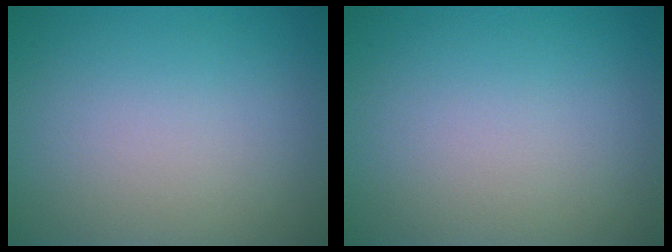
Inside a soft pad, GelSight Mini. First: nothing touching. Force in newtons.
{"total": 0.0}